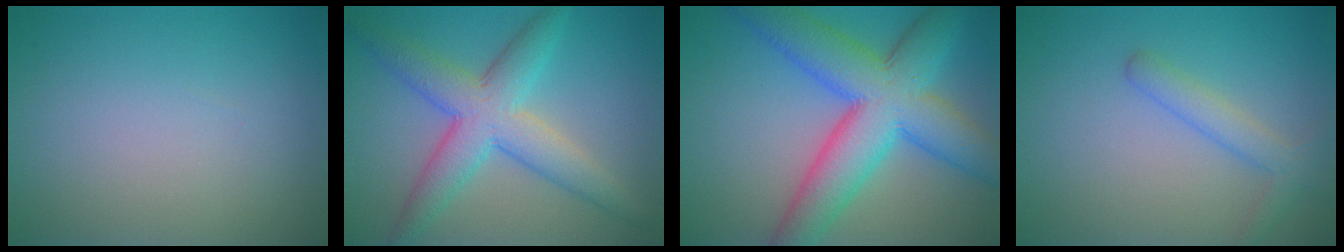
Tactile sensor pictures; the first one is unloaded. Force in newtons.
{"total": 6.4, "press": 6.4, "slide": 0.1}
{"total": 10.3, "press": 10.3, "slide": 0.4}
{"total": 2.4, "press": 2.4, "slide": 0.1}